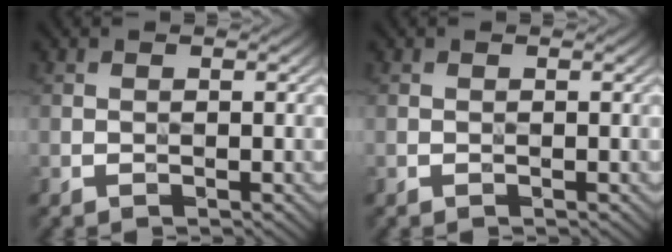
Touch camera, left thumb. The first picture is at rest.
{"total": 0.0}